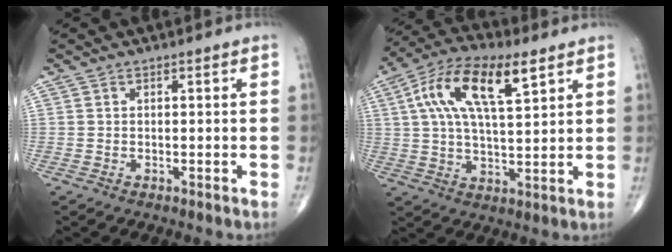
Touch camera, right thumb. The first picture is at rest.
{"total": 15.7, "force": [6.1, 6.1, 13.0], "torque": [-0.239, 0.005, 0.106]}